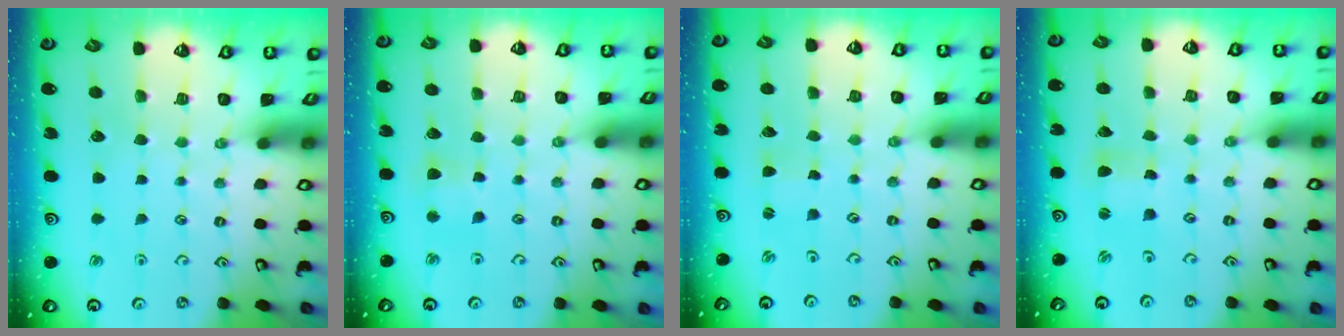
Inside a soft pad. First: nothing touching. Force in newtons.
{"total": 3.6, "press": 3.5, "slide": 0.9}
{"total": 0.6, "press": 0.6, "slide": 0.1}
{"total": 1.6, "press": 1.5, "slide": 0.4}